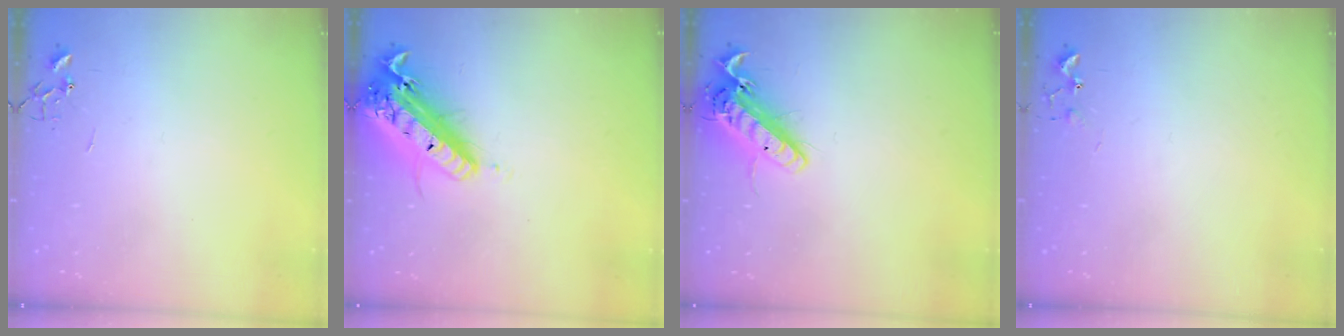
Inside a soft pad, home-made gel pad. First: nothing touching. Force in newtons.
{"total": 21.3, "press": 20.9, "slide": 4.2}
{"total": 15.7, "press": 15.3, "slide": 3.3}
{"total": 5.8, "press": 5.7, "slide": 0.7}